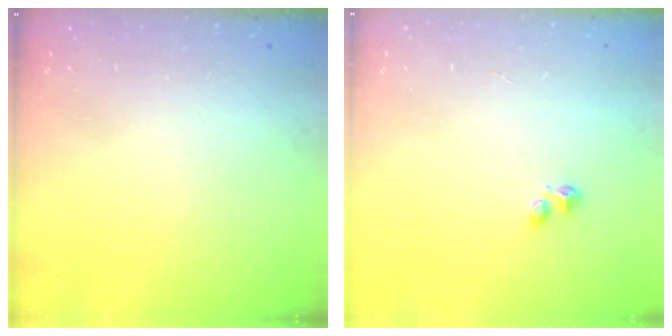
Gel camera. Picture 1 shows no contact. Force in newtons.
{"total": 2.9, "press": 2.8, "slide": 0.6}